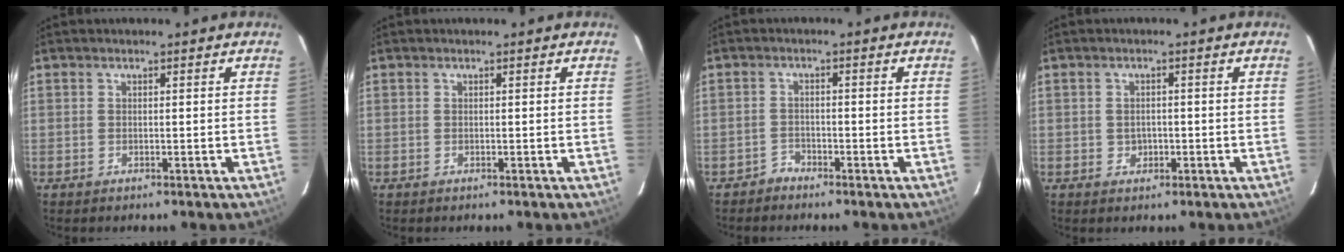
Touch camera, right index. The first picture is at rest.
{"total": 0.0}
{"total": 1.8, "force": [-1.6, 0.7, -0.5], "torque": [0.008, 0.008, -0.031]}
{"total": 1.8, "force": [-0.3, 1.7, 0.5], "torque": [-0.004, 0.003, -0.001]}